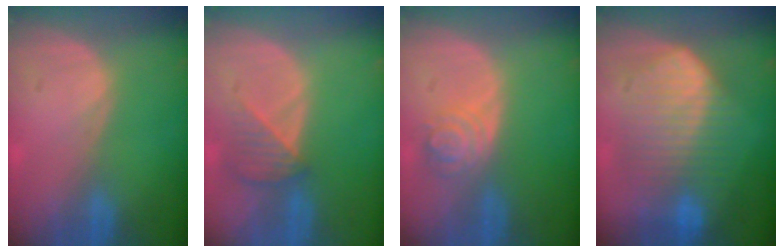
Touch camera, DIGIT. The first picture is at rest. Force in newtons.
{"total": 3.8, "press": 3.5, "slide": 1.4}
{"total": 4.0, "press": 4.0, "slide": 0.5}
{"total": 10.5, "press": 10.4, "slide": 0.6}